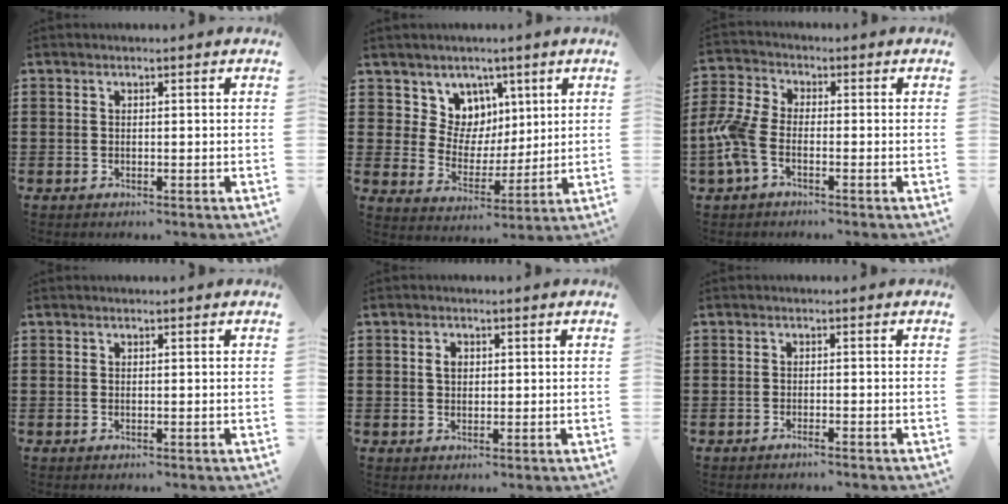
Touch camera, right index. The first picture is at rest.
{"total": 7.1, "force": [3.8, 6.0, 0.5], "torque": [-0.046, -0.022, 0.072]}
{"total": 6.1, "force": [-2.7, 2.8, 4.7], "torque": [-0.130, -0.011, -0.059]}
{"total": 0.0}
{"total": 1.8, "force": [0.5, 1.2, 1.2], "torque": [-0.027, 0.007, 0.008]}
{"total": 1.1, "force": [-1.0, -0.2, 0.5], "torque": [-0.008, -0.001, -0.018]}